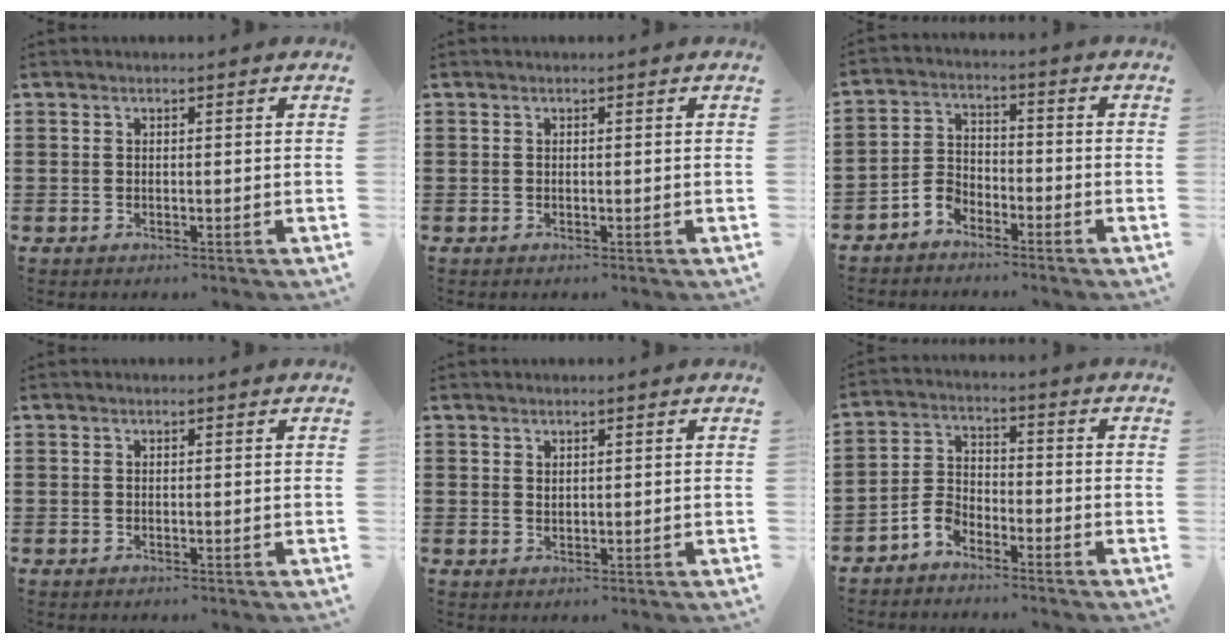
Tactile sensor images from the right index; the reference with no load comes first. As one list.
[{"total": 0.0}, {"total": 3.9, "force": [-3.3, 1.8, 1.1], "torque": [-0.032, 0.008, -0.069]}, {"total": 0.0}, {"total": 0.9, "force": [0.8, 0.4, 0.1], "torque": [-0.005, 0.001, 0.016]}, {"total": 4.3, "force": [-3.5, 1.9, 1.7], "torque": [-0.056, 0.004, -0.076]}]